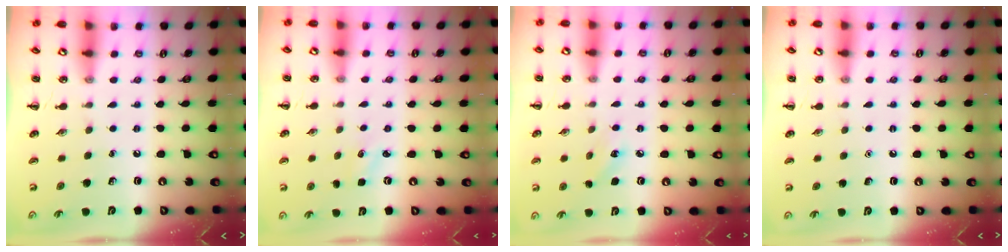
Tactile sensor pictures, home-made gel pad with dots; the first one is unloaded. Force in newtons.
{"total": 2.0, "press": 1.9, "slide": 0.6}
{"total": 6.1, "press": 5.9, "slide": 1.7}
{"total": 1.6, "press": 1.6, "slide": 0.1}